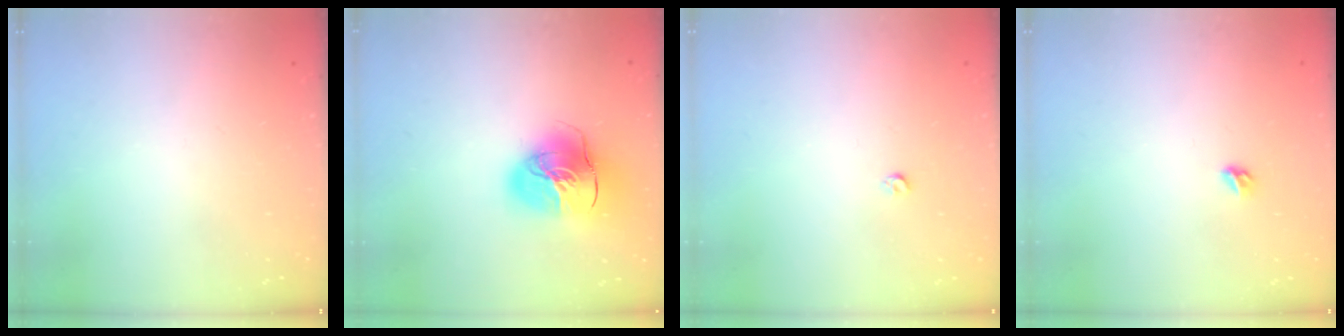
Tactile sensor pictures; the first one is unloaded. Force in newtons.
{"total": 16.5, "press": 16.4, "slide": 2.3}
{"total": 2.8, "press": 2.8, "slide": 0.5}
{"total": 3.4, "press": 3.3, "slide": 0.8}